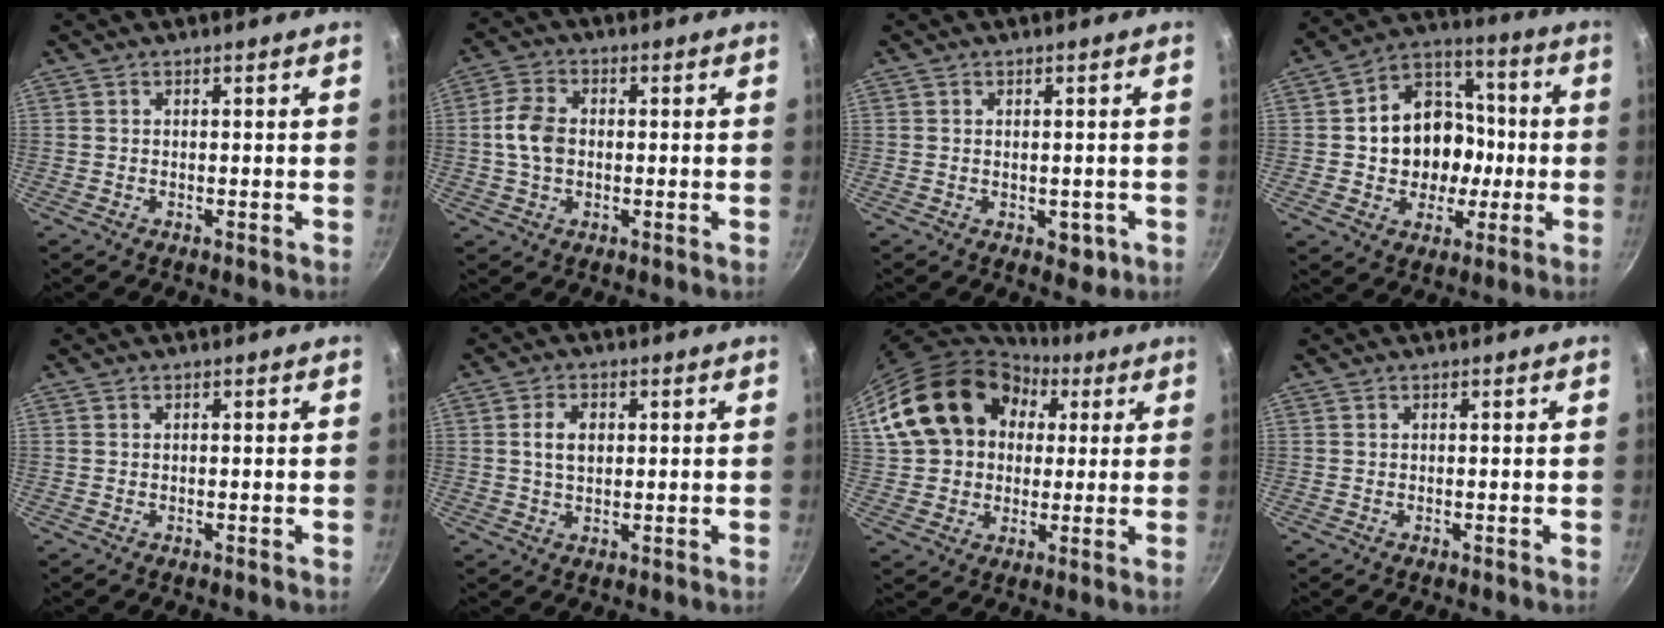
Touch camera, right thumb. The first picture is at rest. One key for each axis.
{"total": 6.9, "fx": -0.1, "fy": 4.9, "fz": 4.8, "tx": -0.087, "ty": 0.014, "tz": -0.008}
{"total": 3.4, "fx": -0.9, "fy": 2.2, "fz": 2.4, "tx": -0.023, "ty": -0.001, "tz": -0.009}
{"total": 15.7, "fx": -1.0, "fy": 13.1, "fz": 8.6, "tx": -0.098, "ty": 0.037, "tz": -0.016}
{"total": 0.0}
{"total": 2.5, "fx": 0.5, "fy": 1.6, "fz": 1.9, "tx": -0.026, "ty": 0.001, "tz": 0.009}
{"total": 19.9, "fx": 6.1, "fy": 15.5, "fz": 10.9, "tx": -0.169, "ty": 0.027, "tz": 0.108}
{"total": 0.0}